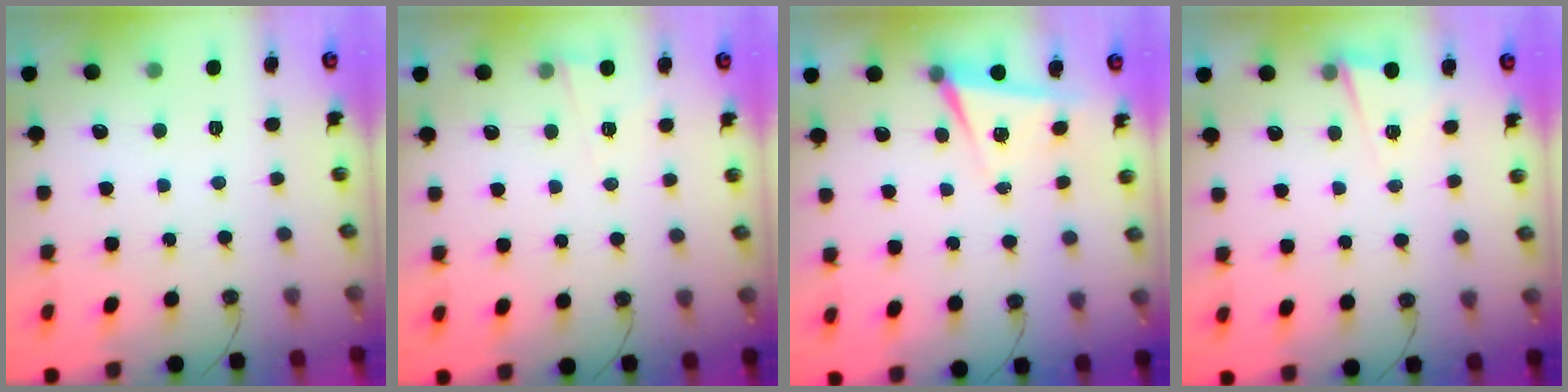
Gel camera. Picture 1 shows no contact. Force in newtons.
{"total": 3.0, "press": 2.8, "slide": 1.1}
{"total": 4.5, "press": 4.0, "slide": 2.1}
{"total": 2.9, "press": 2.6, "slide": 1.3}